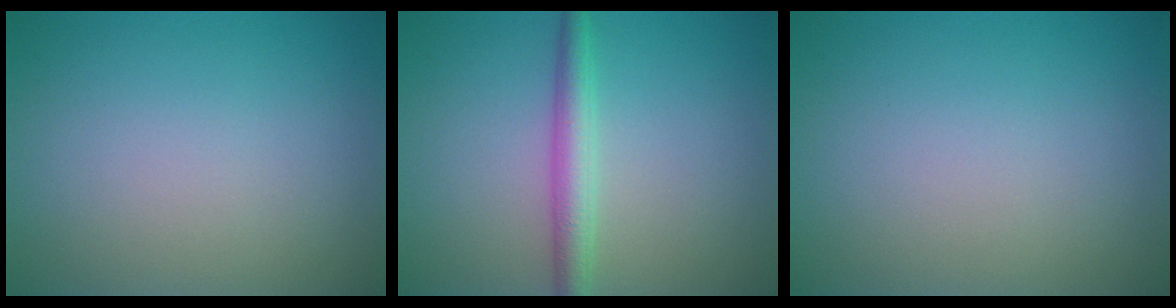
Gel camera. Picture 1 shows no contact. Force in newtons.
{"total": 3.0, "press": 3.0, "slide": 0.1}
{"total": 0.0}